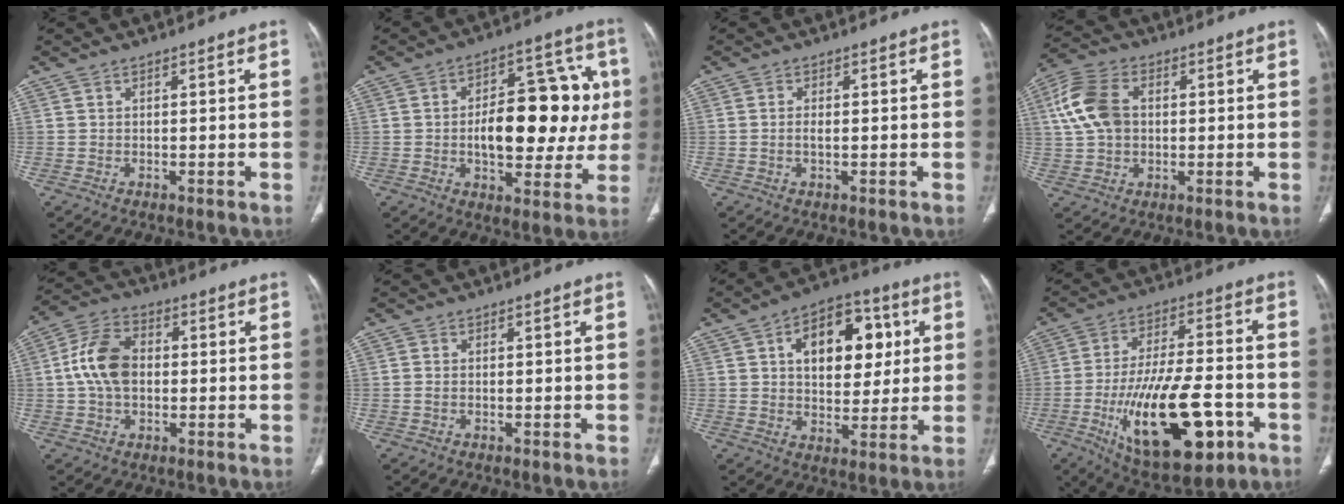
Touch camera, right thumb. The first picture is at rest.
{"total": 19.9, "force": [0.2, 10.5, 16.9], "torque": [-0.196, 0.025, 0.007]}
{"total": 1.6, "force": [-0.2, 0.7, 1.4], "torque": [-0.033, 0.000, -0.004]}
{"total": 10.5, "force": [1.5, 7.2, 7.4], "torque": [-0.150, 0.015, 0.027]}
{"total": 10.4, "force": [0.3, 7.1, 7.7], "torque": [-0.140, 0.022, -0.001]}
{"total": 0.8, "force": [-0.1, 0.5, 0.5], "torque": [-0.009, 0.003, -0.002]}
{"total": 15.6, "force": [4.1, 9.8, 11.5], "torque": [-0.123, 0.006, 0.062]}
{"total": 22.7, "force": [-7.8, 9.5, 19.1], "torque": [-0.325, 0.019, -0.111]}